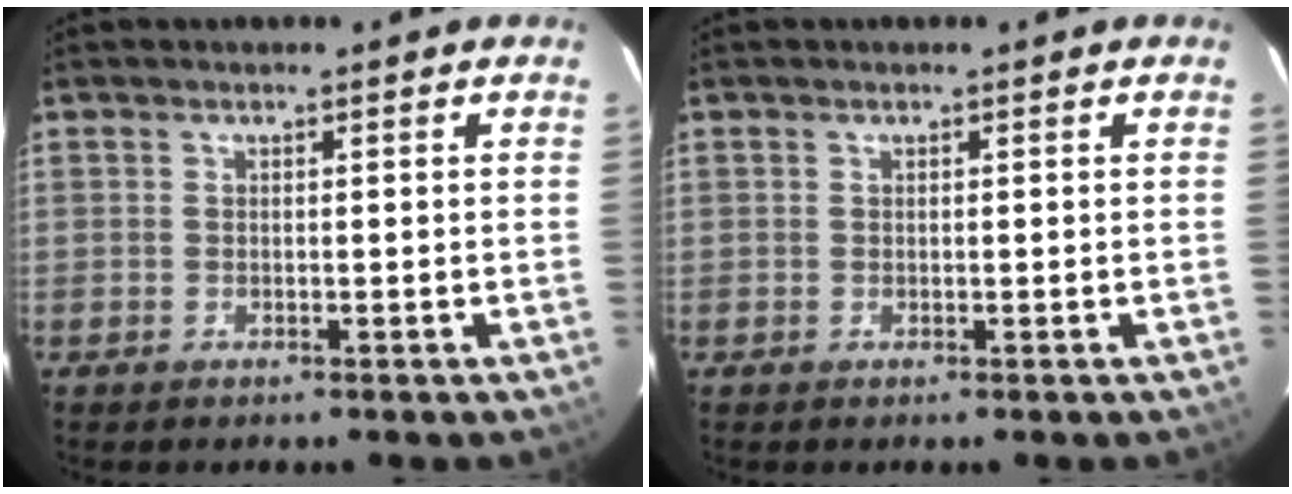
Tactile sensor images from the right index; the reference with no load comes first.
{"total": 0.0}